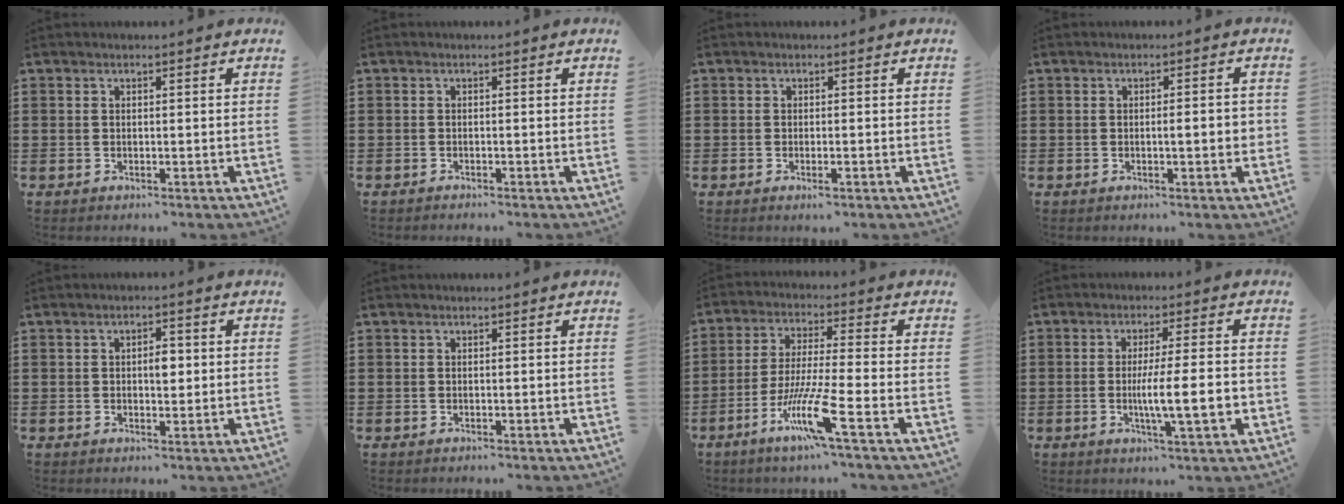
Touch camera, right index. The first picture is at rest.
{"total": 0.6, "force": [-0.5, 0.0, 0.1], "torque": [-0.004, -0.003, -0.011]}
{"total": 1.0, "force": [-0.6, 0.2, 0.8], "torque": [-0.015, -0.006, -0.008]}
{"total": 3.0, "force": [-0.3, 0.4, 2.9], "torque": [-0.043, -0.002, -0.008]}
{"total": 2.7, "force": [0.2, 1.3, 2.4], "torque": [-0.031, 0.000, -0.002]}
{"total": 0.0}
{"total": 10.1, "force": [-5.3, 0.3, 8.5], "torque": [-0.179, -0.012, -0.104]}
{"total": 8.9, "force": [-1.6, 1.3, 8.7], "torque": [-0.143, -0.011, -0.029]}